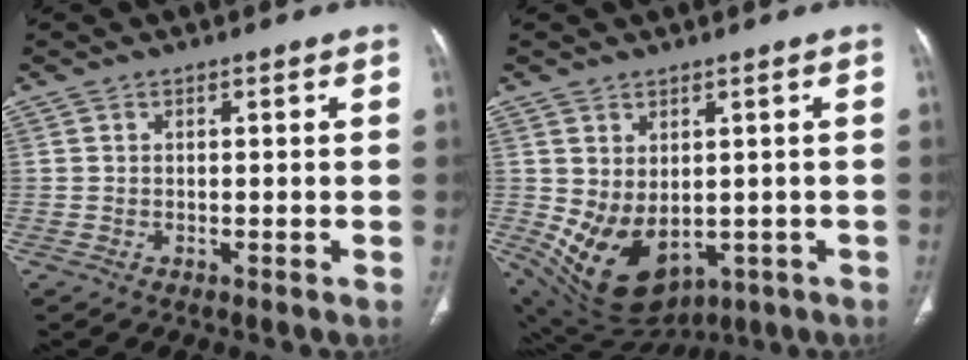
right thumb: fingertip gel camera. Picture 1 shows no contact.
{"total": 12.4, "force": [-1.8, 8.3, 9.0], "torque": [-0.145, -0.009, 0.008]}